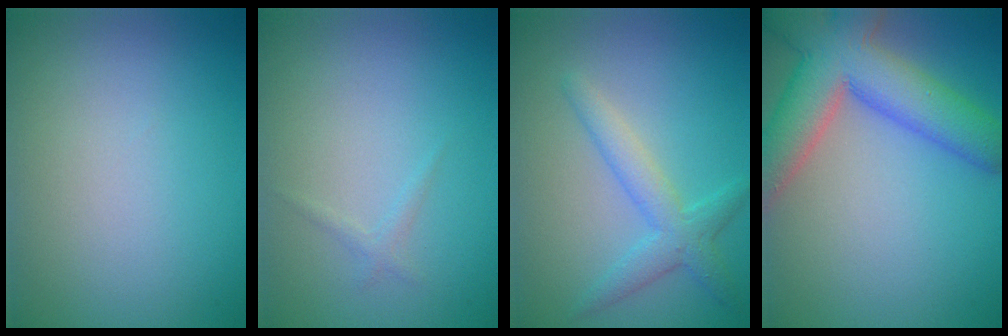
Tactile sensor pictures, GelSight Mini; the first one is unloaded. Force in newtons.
{"total": 0.8, "press": 0.8, "slide": 0.1}
{"total": 2.9, "press": 2.9, "slide": 0.1}
{"total": 9.1, "press": 9.0, "slide": 0.6}